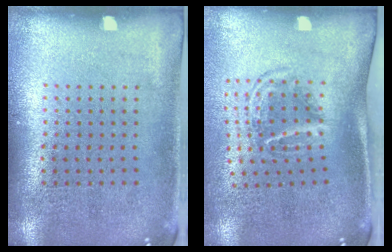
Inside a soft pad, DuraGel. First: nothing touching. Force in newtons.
{"total": 1.8, "press": 1.2, "slide": 1.4}